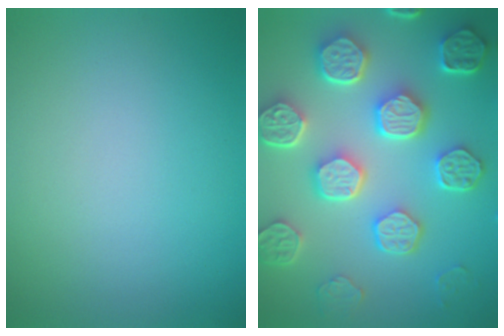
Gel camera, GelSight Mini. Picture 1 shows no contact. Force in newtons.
{"total": 8.8, "press": 6.7, "slide": 5.6}